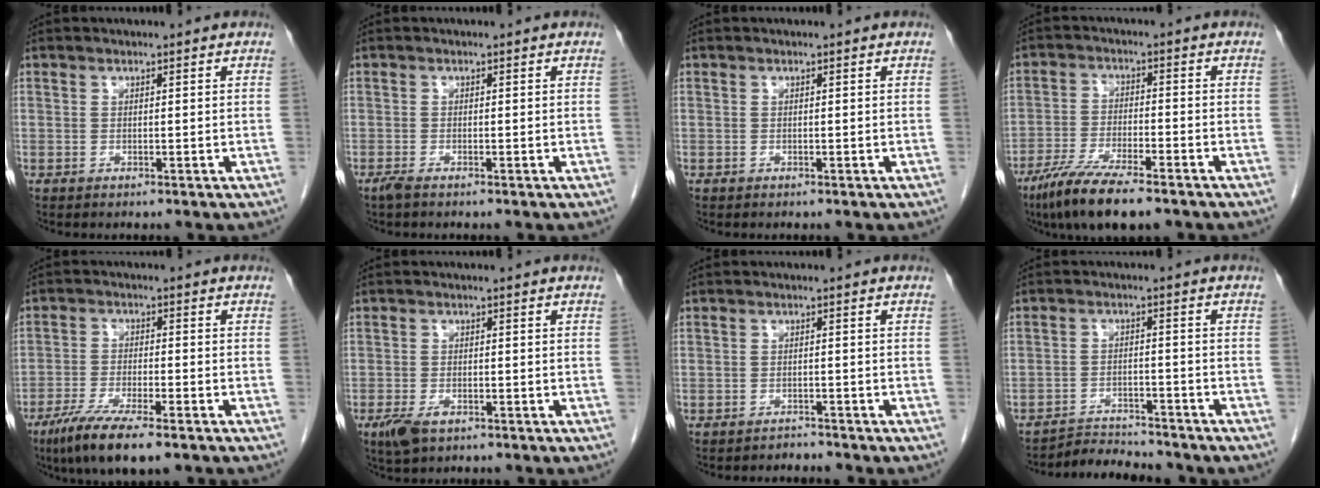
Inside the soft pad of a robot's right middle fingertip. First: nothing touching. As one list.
[{"total": 1.2, "force": [-0.9, 0.1, 0.7], "torque": [-0.021, -0.004, -0.019]}, {"total": 0.0}, {"total": 10.7, "force": [-7.8, 1.8, 7.1], "torque": [-0.130, -0.026, -0.133]}, {"total": 9.7, "force": [-6.6, 1.4, 7.0], "torque": [-0.125, -0.023, -0.108]}, {"total": 3.6, "force": [-2.0, 1.6, 2.5], "torque": [-0.052, -0.005, -0.030]}, {"total": 1.7, "force": [-1.6, 0.1, -0.5], "torque": [0.007, -0.007, -0.022]}, {"total": 6.2, "force": [-6.1, 0.9, 0.4], "torque": [-0.008, -0.001, -0.096]}]